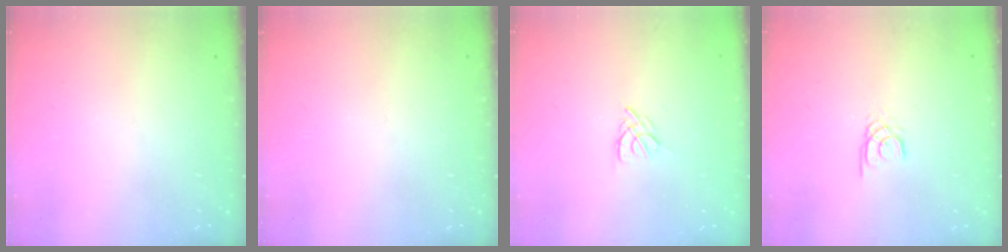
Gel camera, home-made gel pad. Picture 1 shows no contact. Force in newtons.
{"total": 0.0}
{"total": 3.6, "press": 3.5, "slide": 0.7}
{"total": 1.9, "press": 1.9, "slide": 0.3}